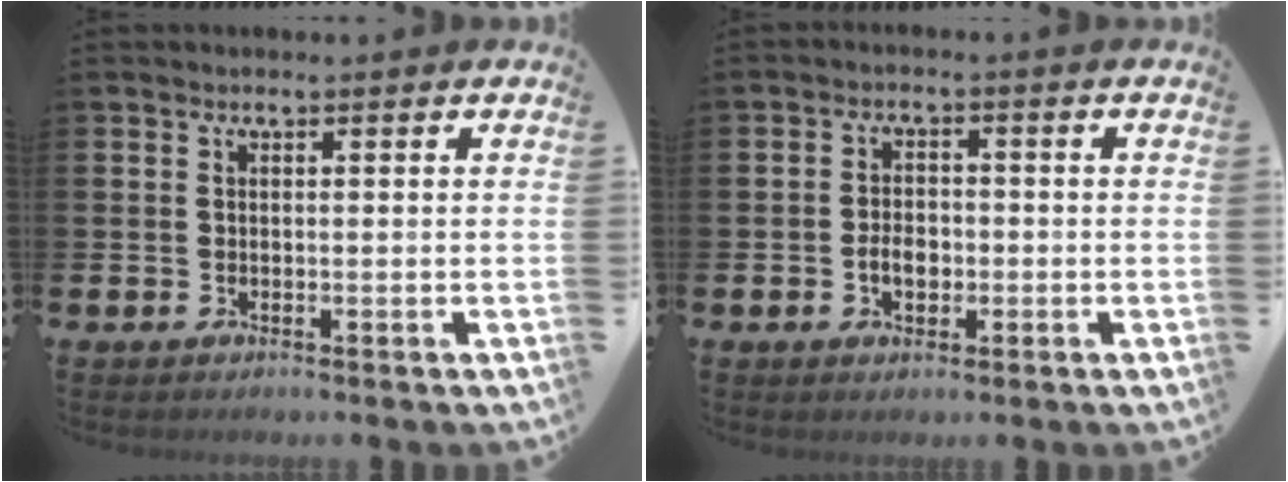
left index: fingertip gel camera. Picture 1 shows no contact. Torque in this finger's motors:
{"motor_torque": [0.19, 0.12, 0.11, 0.09]}